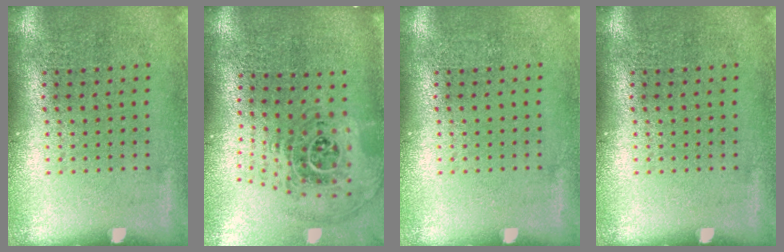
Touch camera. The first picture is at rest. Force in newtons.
{"total": 1.8, "press": 1.5, "slide": 1.1}
{"total": 0.0}
{"total": 0.0}